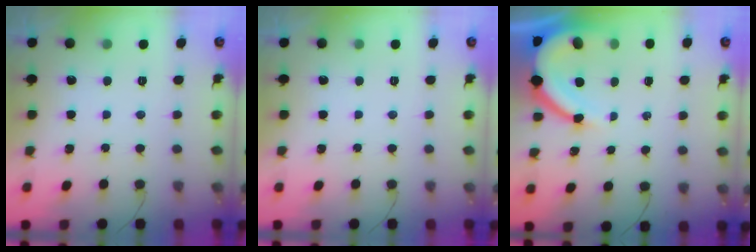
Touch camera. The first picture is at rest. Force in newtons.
{"total": 0.0}
{"total": 9.6, "press": 9.5, "slide": 1.1}